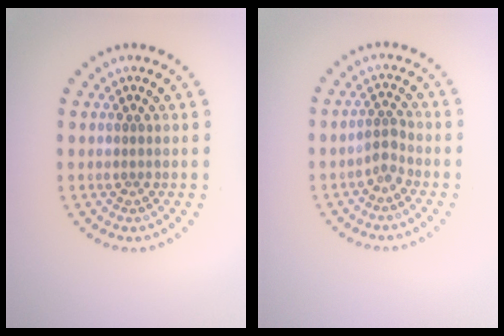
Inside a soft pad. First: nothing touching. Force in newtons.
{"total": 1.6, "press": 1.2, "slide": 1.1}